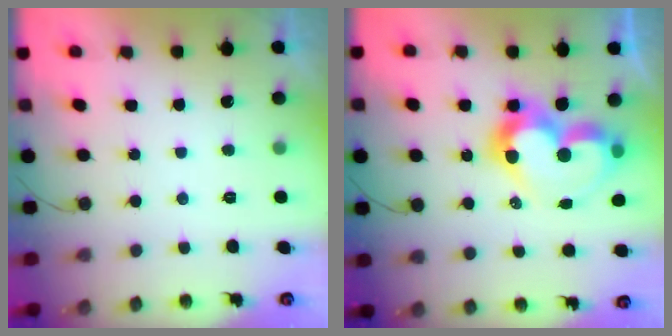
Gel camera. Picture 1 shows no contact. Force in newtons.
{"total": 15.2, "press": 15.1, "slide": 2.0}